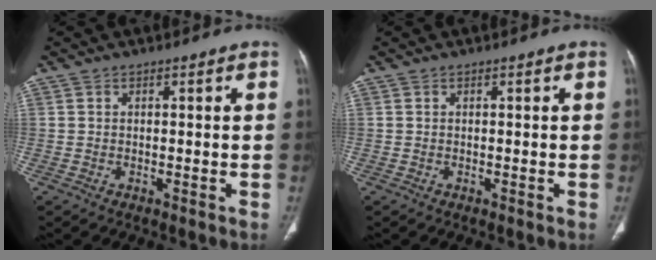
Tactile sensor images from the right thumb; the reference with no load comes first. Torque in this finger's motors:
{"motor_torque": [-0.08, -0.08, 0.24, -0.08, -0.01]}